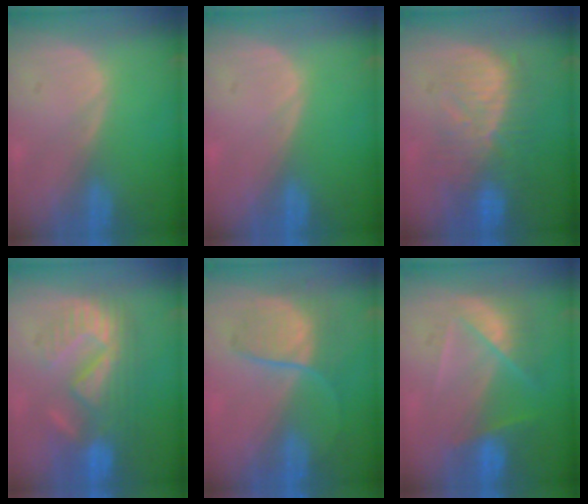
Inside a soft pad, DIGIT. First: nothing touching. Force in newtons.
{"total": 0.0}
{"total": 9.9, "press": 9.1, "slide": 3.9}
{"total": 9.7, "press": 9.3, "slide": 3.0}
{"total": 6.5, "press": 6.3, "slide": 1.7}
{"total": 7.4, "press": 6.5, "slide": 3.5}